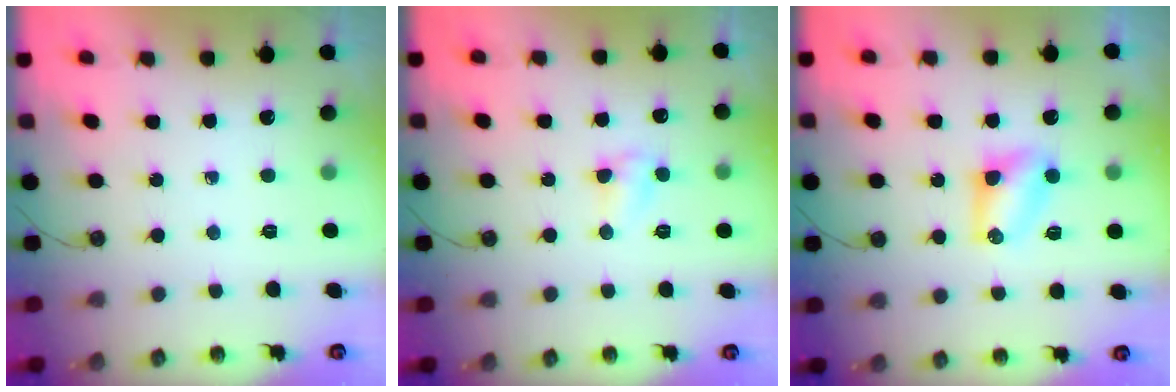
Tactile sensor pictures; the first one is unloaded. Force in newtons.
{"total": 3.7, "press": 3.7, "slide": 0.3}
{"total": 5.3, "press": 5.3, "slide": 0.6}